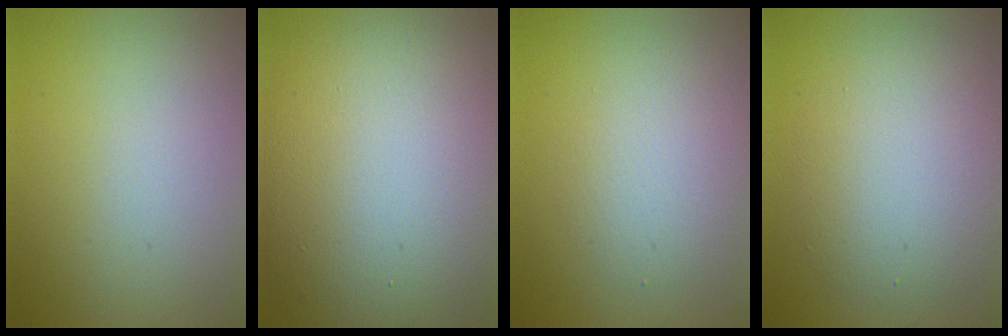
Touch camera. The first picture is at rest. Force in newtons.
{"total": 16.3, "press": 16.3, "slide": 0.9}
{"total": 2.6, "press": 2.6, "slide": 0.3}
{"total": 5.2, "press": 5.2, "slide": 0.2}